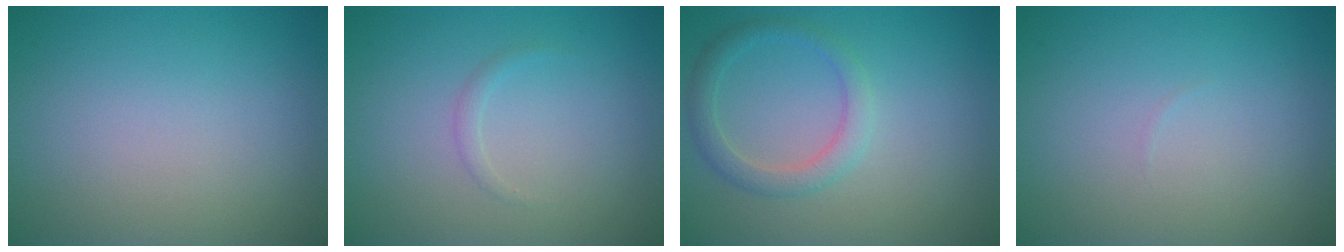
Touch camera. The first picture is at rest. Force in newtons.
{"total": 0.7, "press": 0.7, "slide": 0.0}
{"total": 2.3, "press": 2.3, "slide": 0.1}
{"total": 0.0}